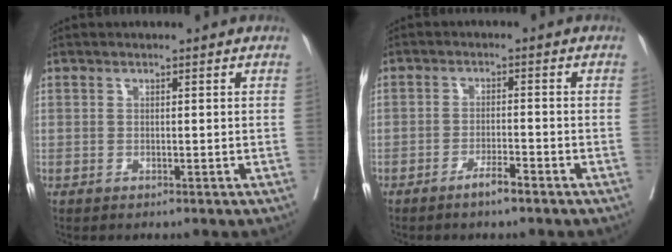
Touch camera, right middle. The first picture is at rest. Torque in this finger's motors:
{"motor_torque": [0.92, -1.22, 0.06, 0.03]}